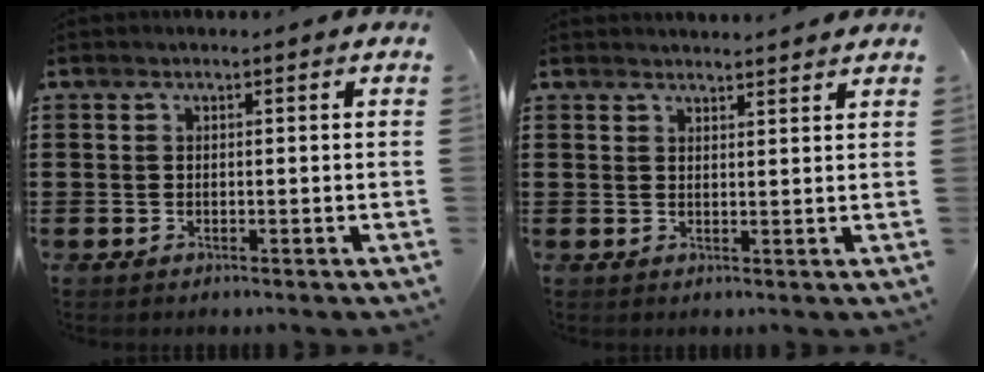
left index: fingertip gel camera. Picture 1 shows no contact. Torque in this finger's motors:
{"motor_torque": [0.42, -0.22, 0.31, 0.10]}